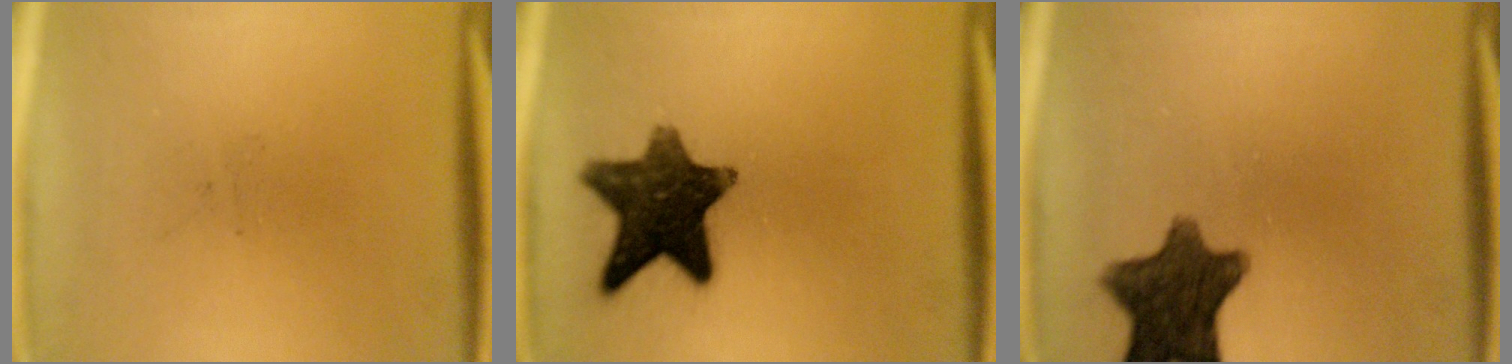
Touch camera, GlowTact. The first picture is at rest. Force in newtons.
{"total": 12.6}
{"total": 11.1}